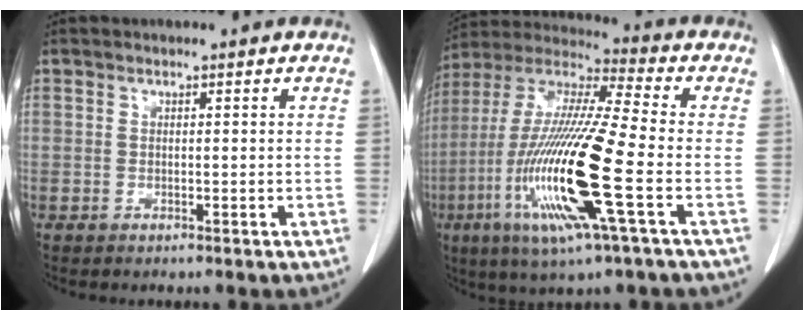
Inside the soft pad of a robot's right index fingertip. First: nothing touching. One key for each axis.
{"total": 20.6, "fx": -5.9, "fy": 1.0, "fz": 19.7, "tx": -0.426, "ty": -0.029, "tz": -0.119}